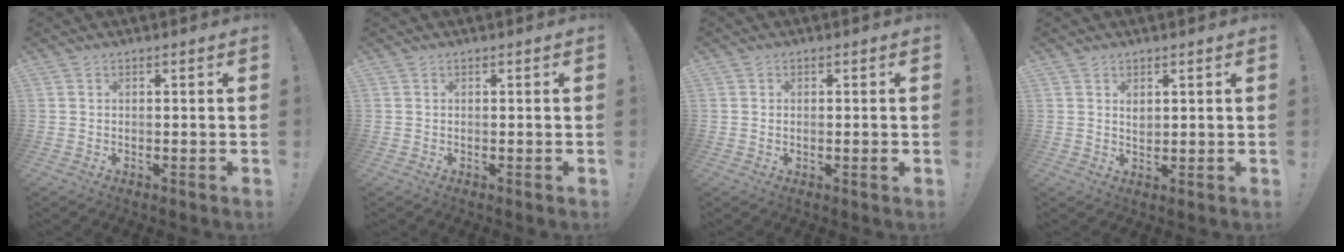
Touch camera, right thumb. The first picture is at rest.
{"total": 0.0}
{"total": 1.1, "force": [-0.2, 0.1, 1.1], "torque": [-0.027, 0.004, -0.002]}
{"total": 1.9, "force": [1.2, 1.1, 1.1], "torque": [-0.014, -0.009, 0.020]}